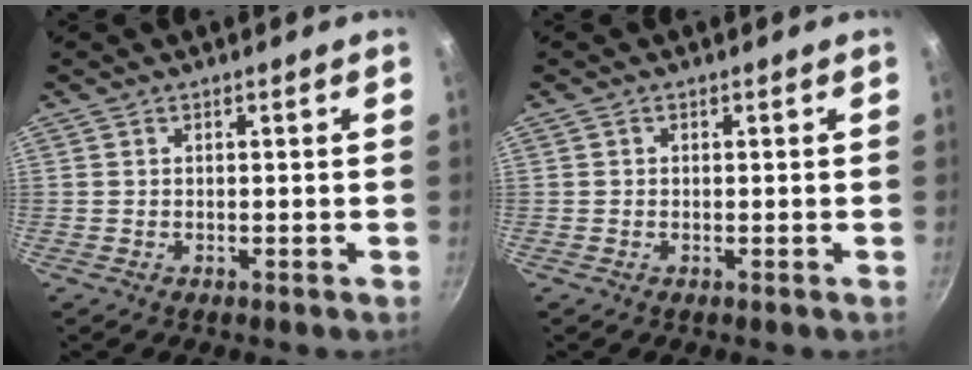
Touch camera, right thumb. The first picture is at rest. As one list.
[{"total": 0.0}]